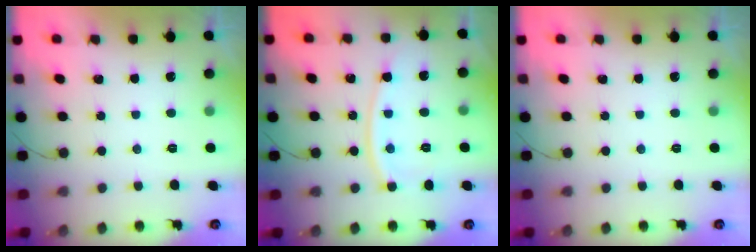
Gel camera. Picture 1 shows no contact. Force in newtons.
{"total": 8.4, "press": 8.3, "slide": 1.1}
{"total": 0.0}